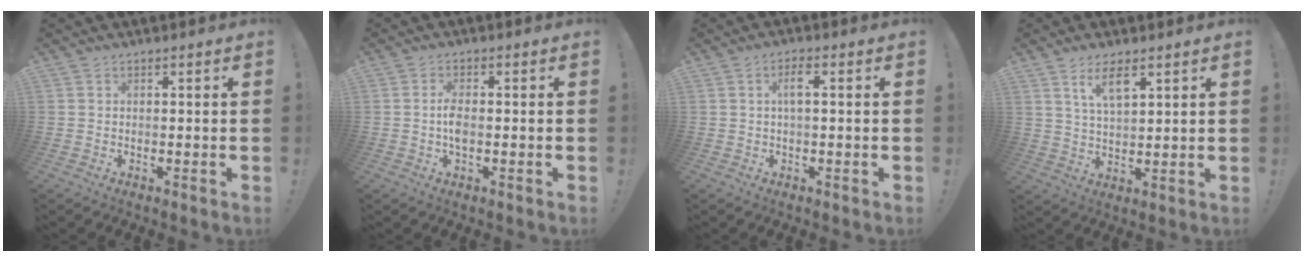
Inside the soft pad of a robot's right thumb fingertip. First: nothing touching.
{"total": 4.1, "force": [-0.5, 1.9, 3.6], "torque": [-0.076, 0.000, -0.012]}
{"total": 3.6, "force": [0.5, 1.0, 3.4], "torque": [-0.064, 0.008, 0.005]}
{"total": 6.9, "force": [4.1, 2.3, 5.1], "torque": [-0.093, -0.014, 0.072]}